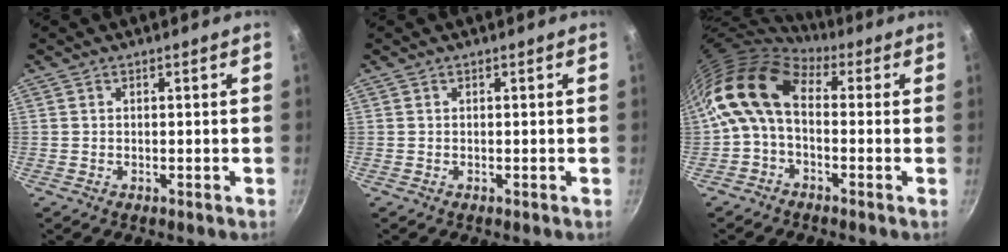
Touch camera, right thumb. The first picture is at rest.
{"total": 0.0}
{"total": 12.1, "force": [0.2, 7.6, 9.5], "torque": [-0.170, 0.028, -0.018]}